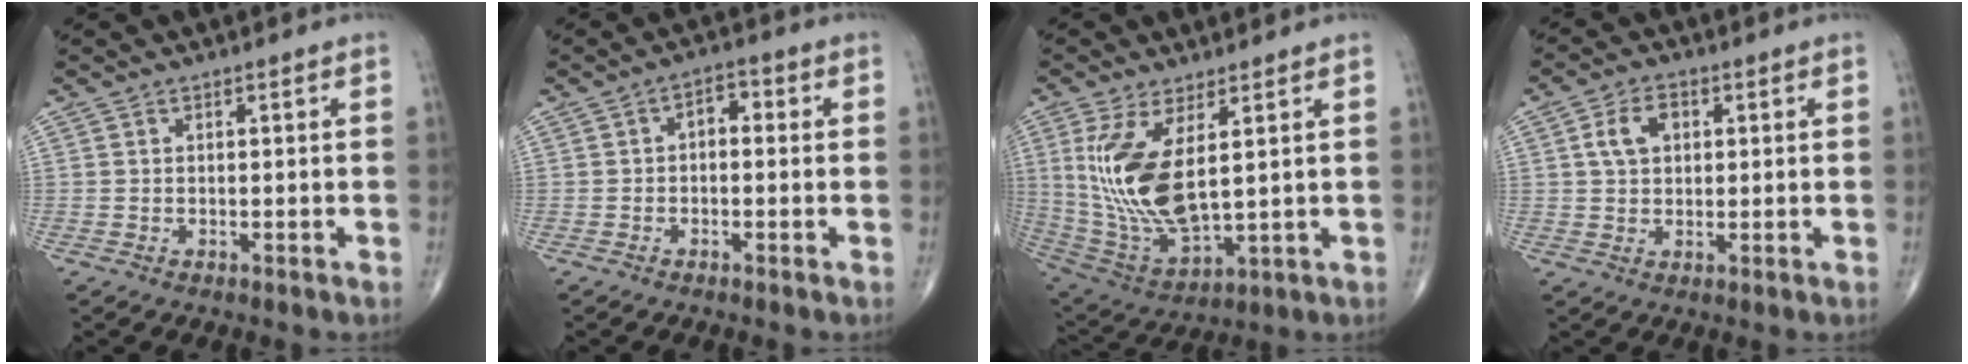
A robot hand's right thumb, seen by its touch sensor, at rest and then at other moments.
{"total": 3.5, "force": [0.2, 2.1, 2.8], "torque": [-0.025, 0.013, -0.007]}
{"total": 15.6, "force": [3.5, 6.4, 13.8], "torque": [-0.285, -0.029, 0.089]}
{"total": 5.7, "force": [1.6, 3.9, 3.8], "torque": [-0.062, 0.008, 0.027]}